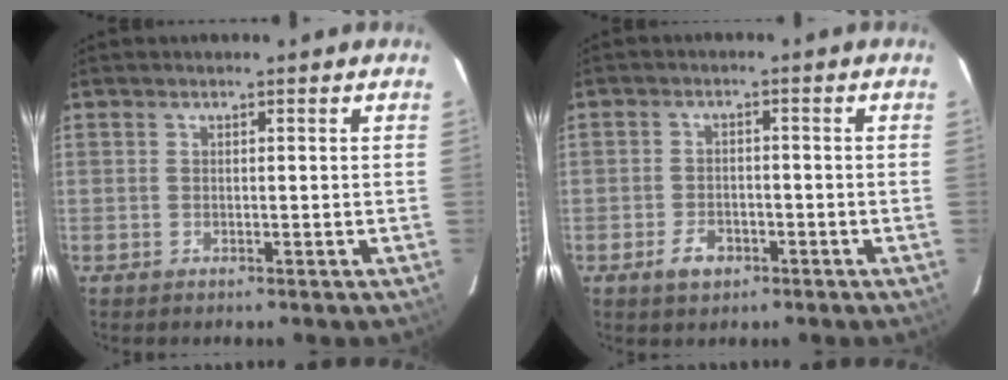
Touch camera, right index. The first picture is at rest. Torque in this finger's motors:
{"motor_torque": [0.31, -0.33, 0.02, -0.02]}